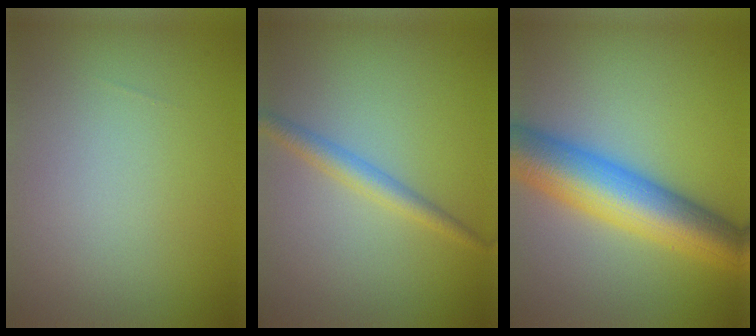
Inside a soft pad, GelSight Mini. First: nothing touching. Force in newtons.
{"total": 2.2, "press": 2.1, "slide": 0.1}
{"total": 9.8, "press": 9.8, "slide": 0.2}